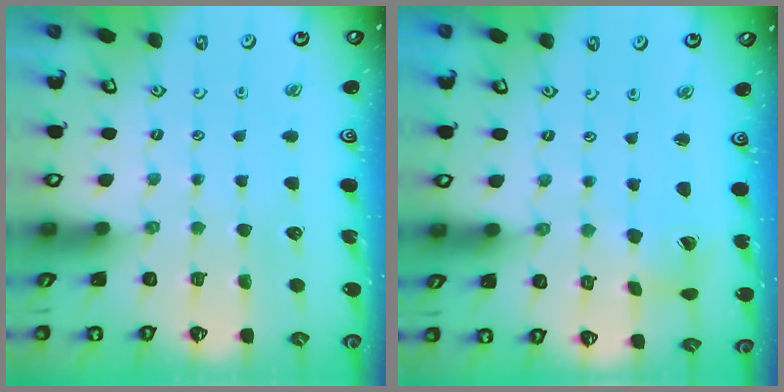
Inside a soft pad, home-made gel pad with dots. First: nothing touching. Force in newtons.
{"total": 2.3, "press": 2.3, "slide": 0.3}